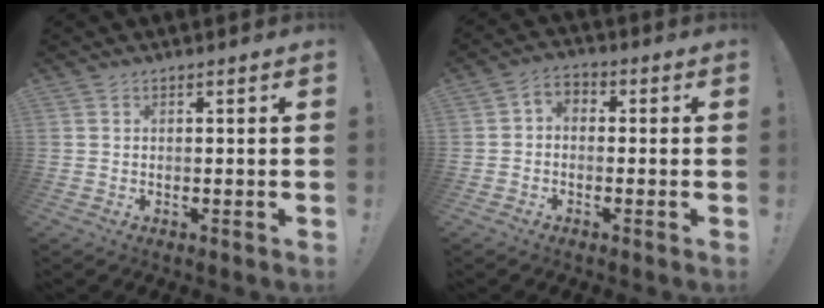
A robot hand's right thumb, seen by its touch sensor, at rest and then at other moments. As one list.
[{"total": 3.7, "force": [-2.0, 2.6, 1.7], "torque": [-0.023, 0.015, -0.035]}]